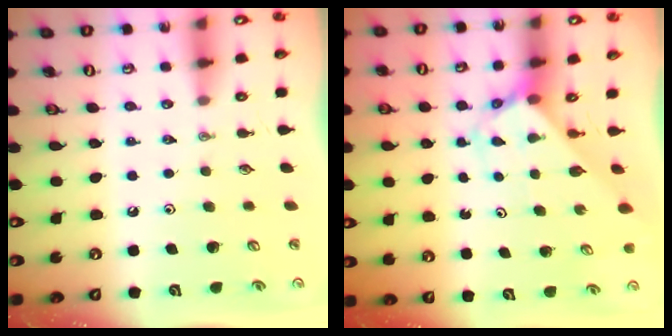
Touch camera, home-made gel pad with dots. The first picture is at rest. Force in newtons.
{"total": 2.7, "press": 2.7, "slide": 0.1}